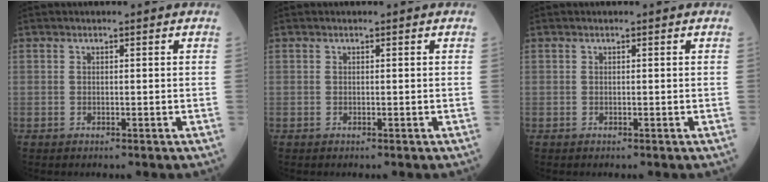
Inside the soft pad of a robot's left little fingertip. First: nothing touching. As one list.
[{"total": 0.0}, {"total": 0.0}]